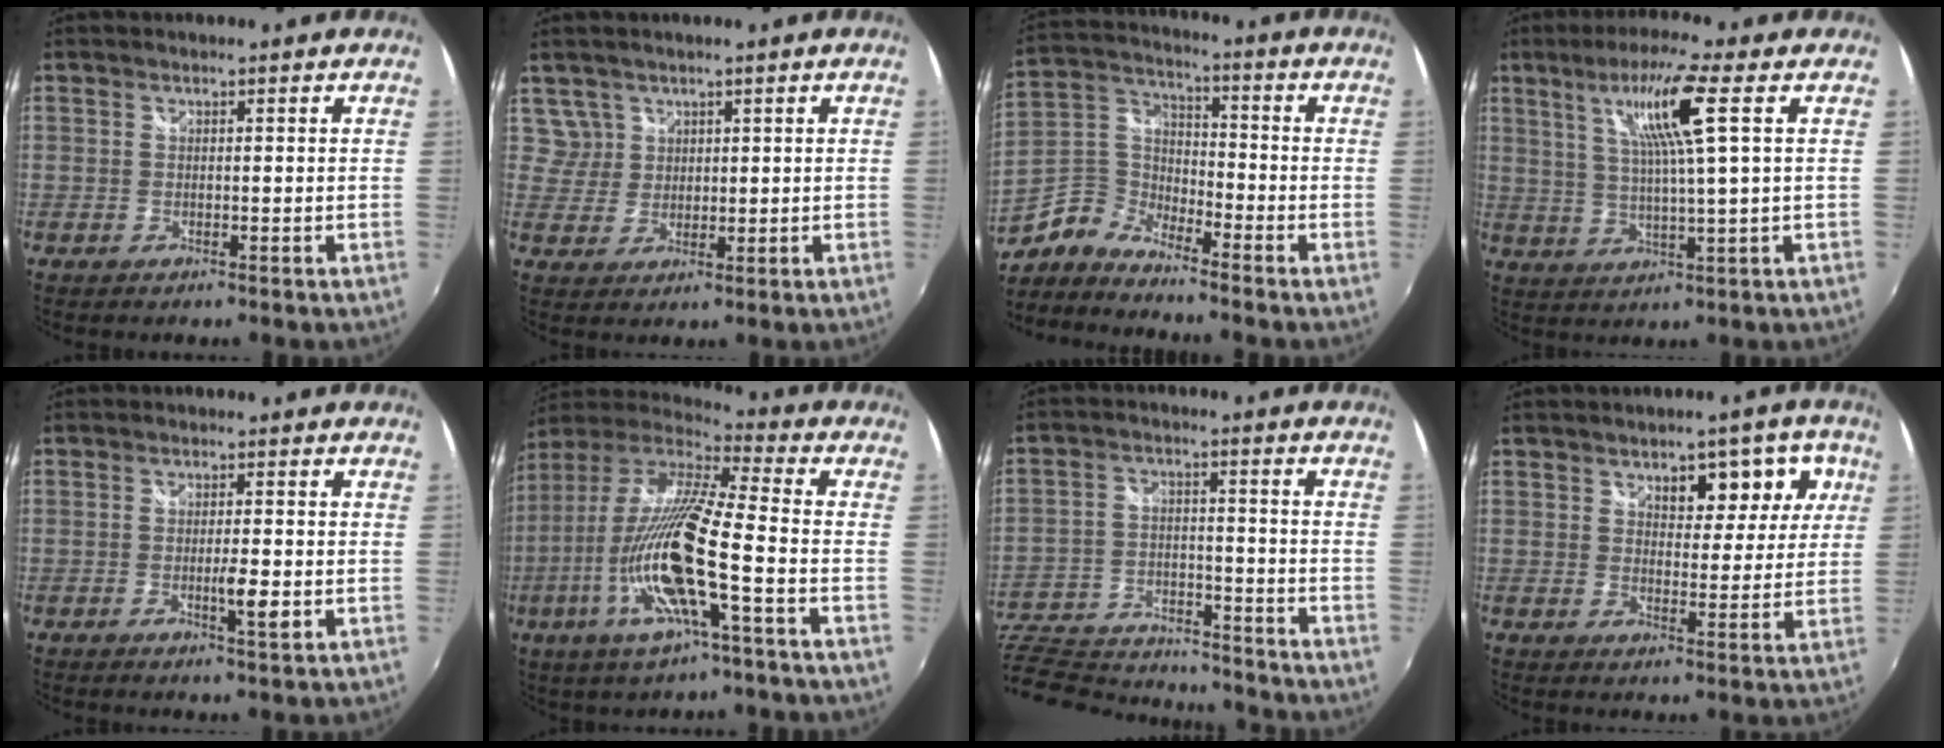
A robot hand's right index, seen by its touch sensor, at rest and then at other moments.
{"total": 3.7, "force": [2.2, 3.0, -0.3], "torque": [0.020, 0.010, 0.040]}
{"total": 6.3, "force": [-4.8, 3.4, 2.2], "torque": [-0.057, 0.024, -0.118]}
{"total": 10.3, "force": [4.0, -0.3, 9.5], "torque": [-0.167, 0.005, 0.075]}
{"total": 3.7, "force": [-1.0, 0.5, 3.6], "torque": [-0.060, -0.007, -0.015]}
{"total": 19.8, "force": [-6.1, 2.2, 18.8], "torque": [-0.344, -0.031, -0.121]}
{"total": 24.4, "force": [-19.5, 9.9, 10.8], "torque": [-0.255, -0.018, -0.286]}
{"total": 8.5, "force": [3.9, 4.8, 5.9], "torque": [-0.081, 0.025, 0.057]}